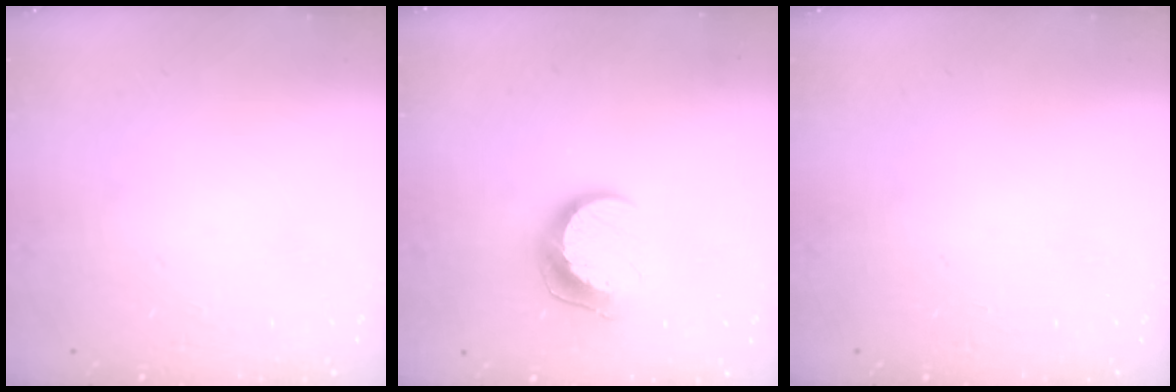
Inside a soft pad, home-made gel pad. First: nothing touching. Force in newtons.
{"total": 9.9, "press": 9.9, "slide": 0.0}
{"total": 0.0}